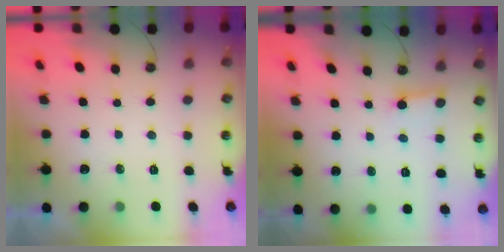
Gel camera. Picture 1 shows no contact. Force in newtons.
{"total": 2.7, "press": 2.7, "slide": 0.1}